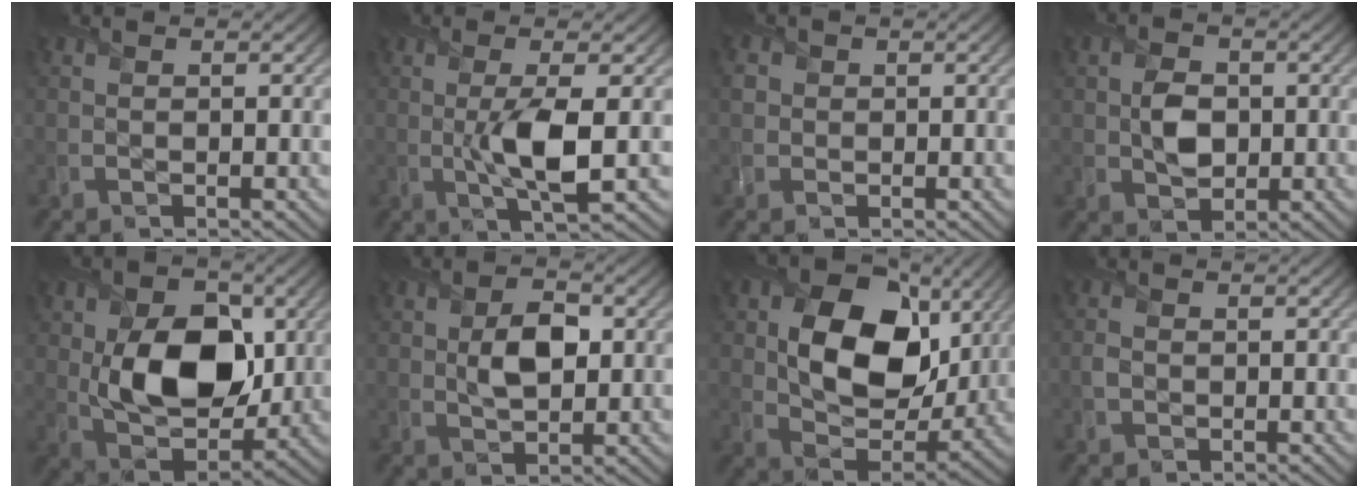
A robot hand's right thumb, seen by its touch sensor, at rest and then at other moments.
{"total": 5.9, "force": [-0.4, 1.5, 5.7], "torque": [-0.104, -0.003, -0.007]}
{"total": 1.5, "force": [0.3, 1.5, 0.1], "torque": [-0.006, -0.001, 0.002]}
{"total": 4.2, "force": [0.1, 3.1, 2.8], "torque": [-0.058, -0.003, -0.003]}
{"total": 12.4, "force": [1.1, 8.4, 9.0], "torque": [-0.157, -0.009, 0.021]}
{"total": 5.2, "force": [0.8, 3.0, 4.2], "torque": [-0.079, 0.001, 0.012]}
{"total": 14.1, "force": [3.4, 10.1, 9.3], "torque": [-0.165, -0.013, 0.060]}
{"total": 1.3, "force": [-0.2, 1.1, 0.7], "torque": [-0.020, -0.001, -0.006]}